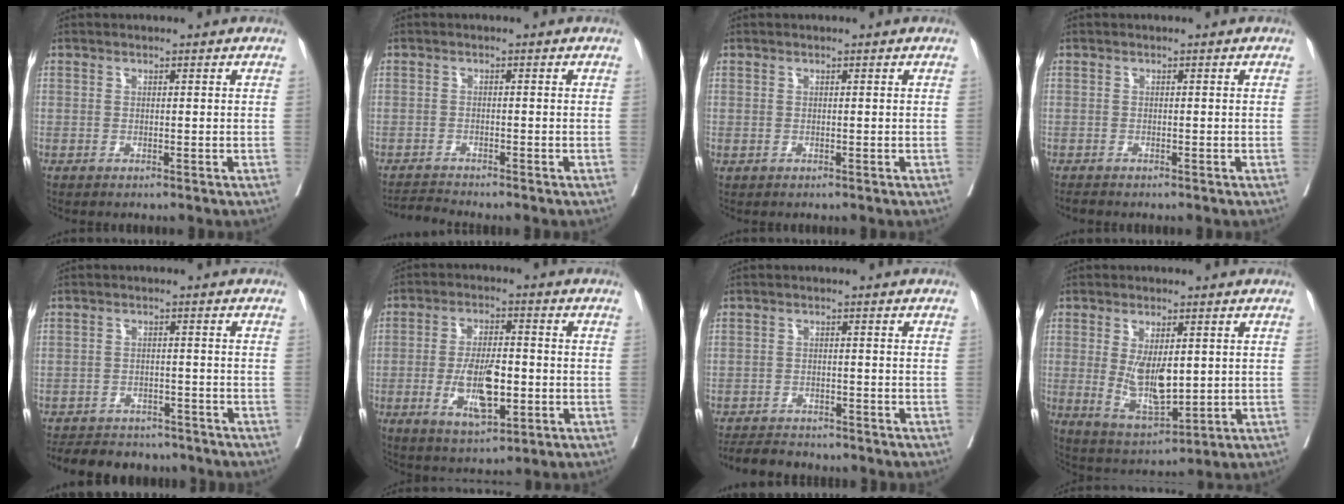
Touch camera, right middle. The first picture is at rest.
{"total": 2.3, "force": [-2.2, -0.8, -0.2], "torque": [-0.002, -0.018, -0.039]}
{"total": 0.0}
{"total": 0.9, "force": [-0.8, 0.1, 0.2], "torque": [-0.011, -0.004, -0.015]}
{"total": 11.2, "force": [-9.9, 4.3, 2.8], "torque": [-0.051, 0.004, -0.129]}
{"total": 9.2, "force": [-2.2, 3.1, 8.3], "torque": [-0.158, -0.006, -0.031]}
{"total": 6.3, "force": [-6.0, 1.4, 1.3], "torque": [-0.016, -0.013, -0.094]}
{"total": 8.4, "force": [0.5, 3.3, 7.7], "torque": [-0.151, -0.016, 0.021]}